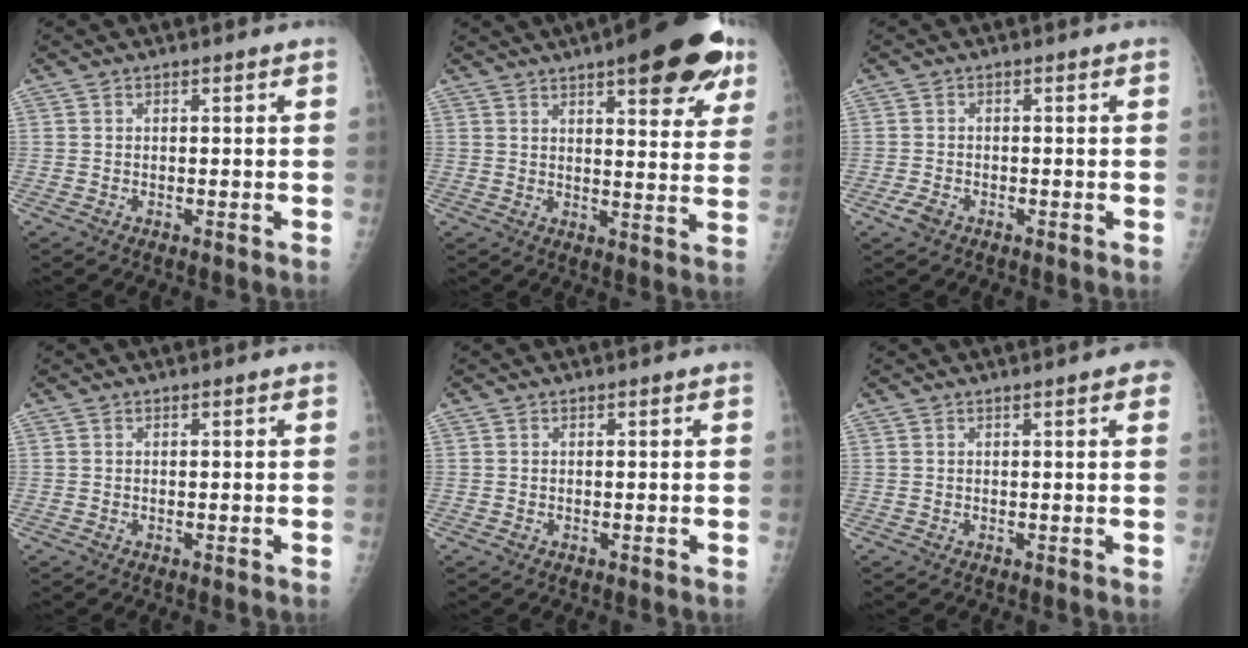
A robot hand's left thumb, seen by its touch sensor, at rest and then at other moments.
{"total": 19.1, "force": [11.1, 6.2, 14.3], "torque": [-0.157, -0.029, 0.142]}
{"total": 2.3, "force": [-1.2, 1.5, 1.2], "torque": [-0.023, 0.001, -0.021]}
{"total": 0.0}
{"total": 0.0}
{"total": 3.4, "force": [2.0, 0.7, 2.7], "torque": [-0.022, 0.004, 0.020]}